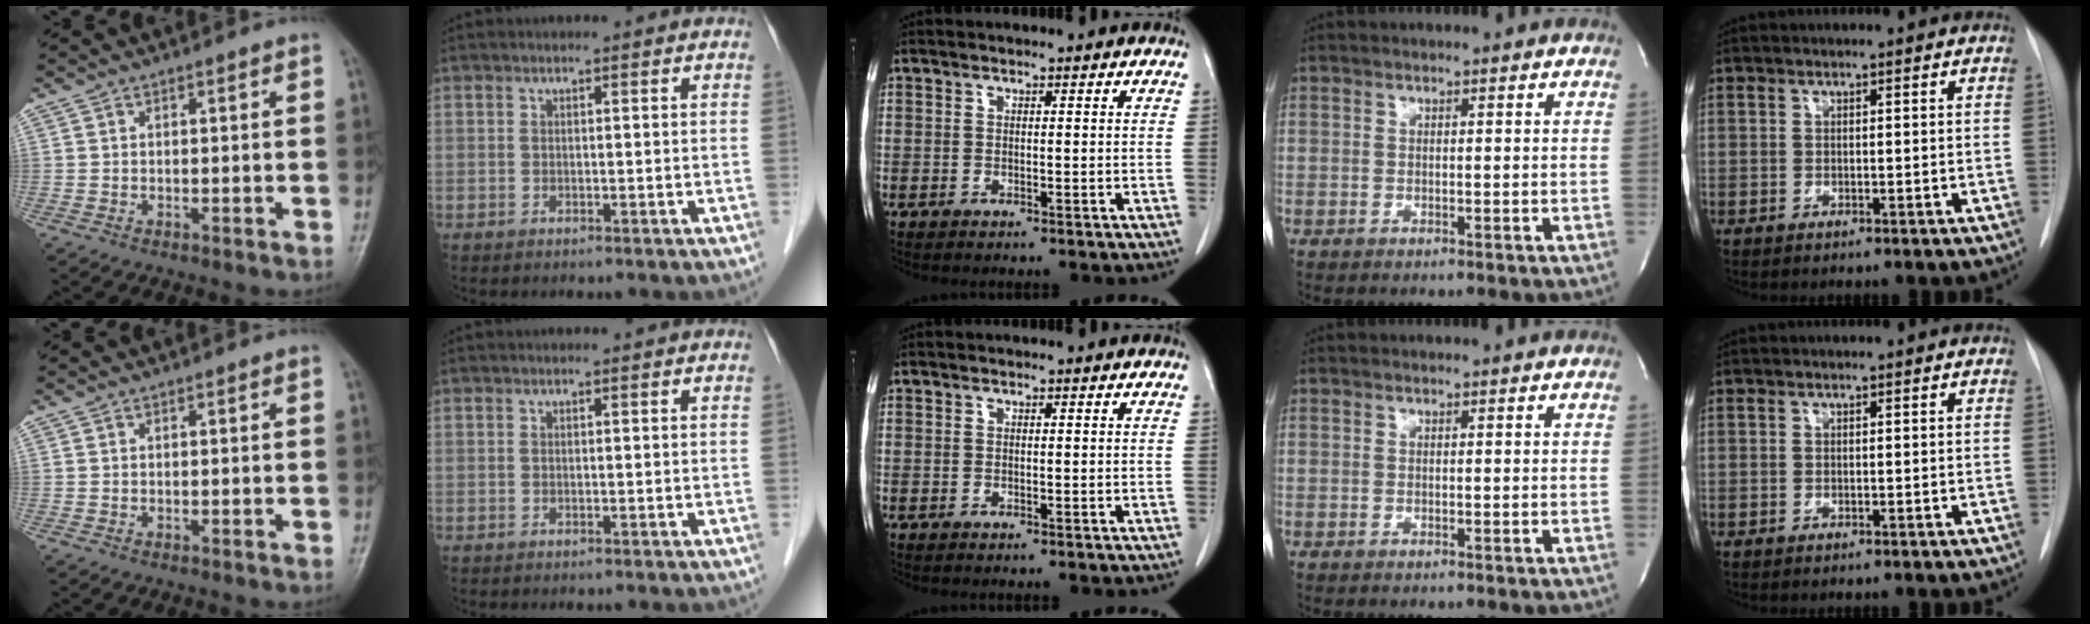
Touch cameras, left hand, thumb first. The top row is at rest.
{}